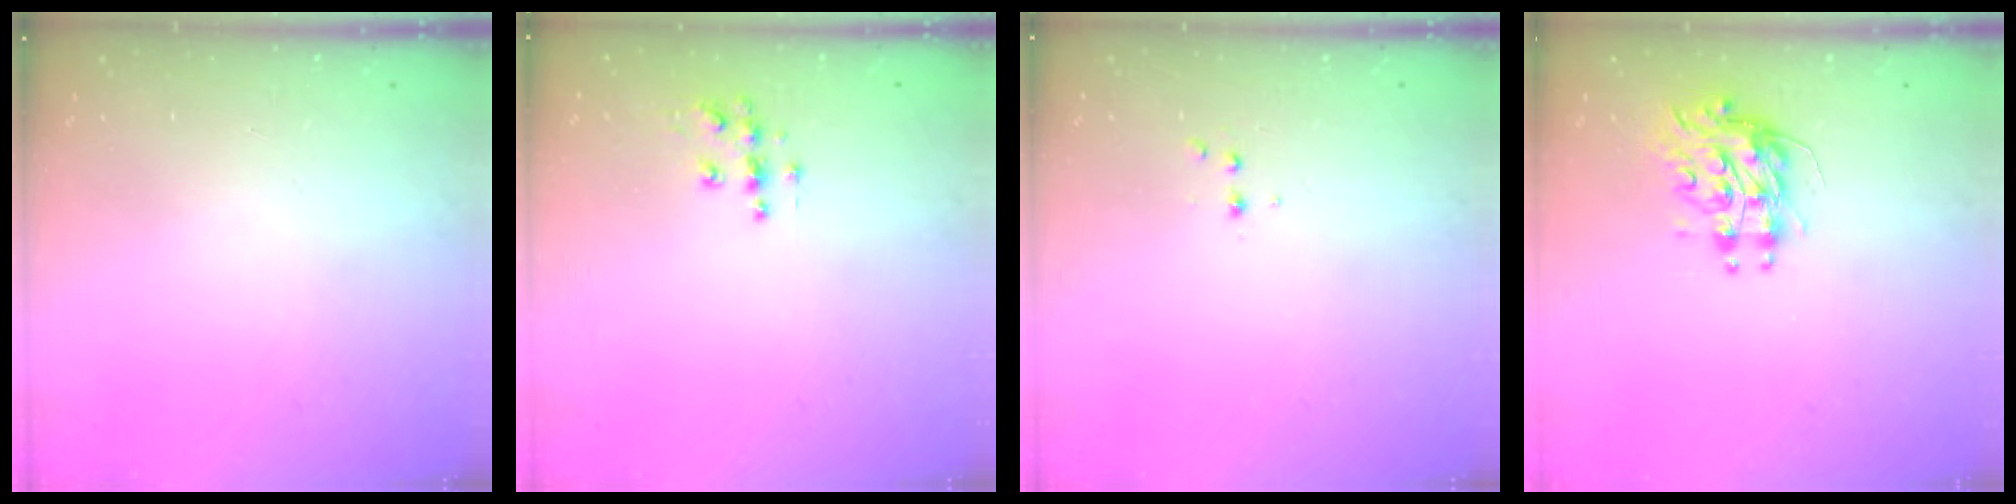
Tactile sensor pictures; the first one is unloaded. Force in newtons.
{"total": 6.1, "press": 6.1, "slide": 0.3}
{"total": 3.2, "press": 3.1, "slide": 1.0}
{"total": 9.0, "press": 9.0, "slide": 0.7}